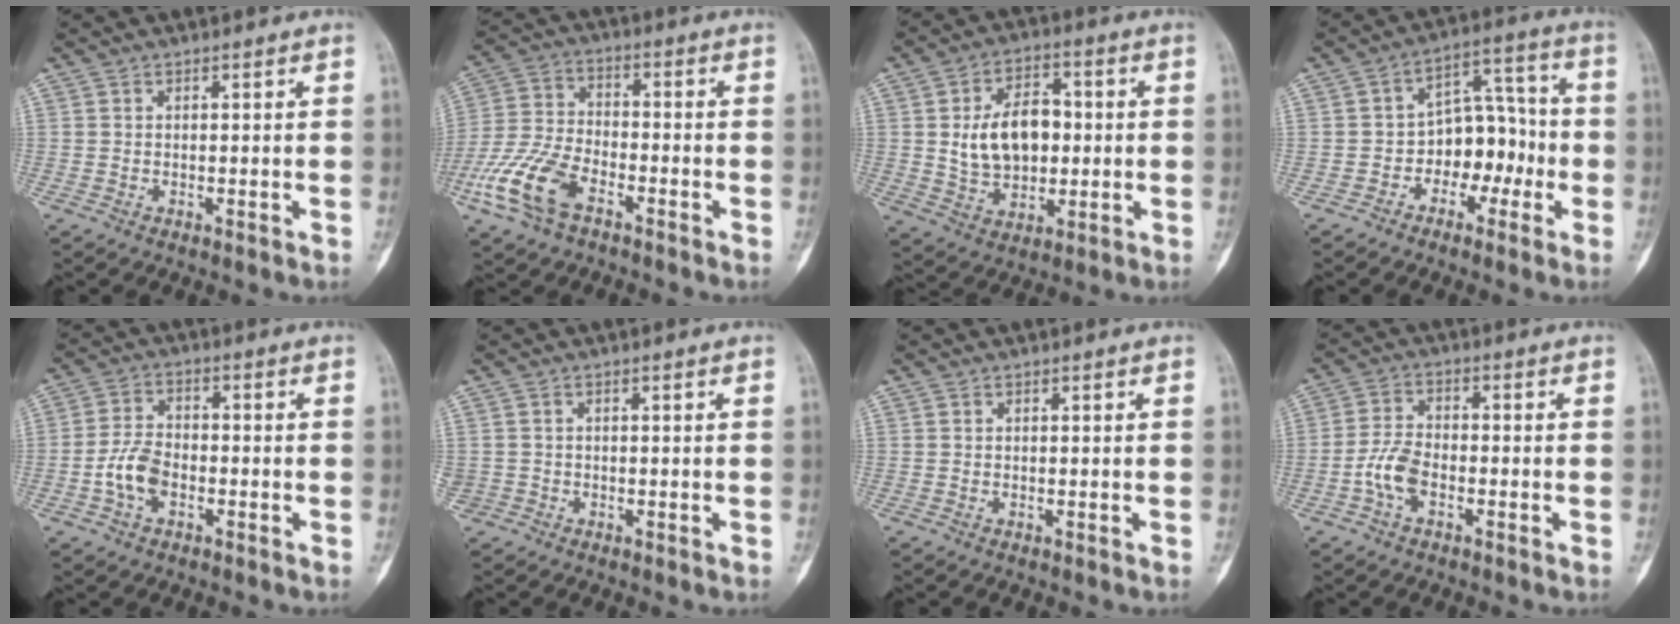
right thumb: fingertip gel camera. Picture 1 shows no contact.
{"total": 12.4, "force": [-6.4, 6.6, 8.3], "torque": [-0.181, 0.022, -0.129]}
{"total": 12.8, "force": [0.9, 8.6, 9.5], "torque": [-0.129, 0.008, 0.020]}
{"total": 9.8, "force": [-2.9, 7.0, 6.3], "torque": [-0.050, 0.050, -0.054]}
{"total": 6.6, "force": [-2.3, 4.1, 4.7], "torque": [-0.089, 0.021, -0.049]}
{"total": 1.6, "force": [-0.6, 1.5, 0.4], "torque": [-0.006, 0.008, -0.011]}
{"total": 0.0}
{"total": 5.9, "force": [-2.3, 3.2, 4.3], "torque": [-0.089, 0.021, -0.050]}